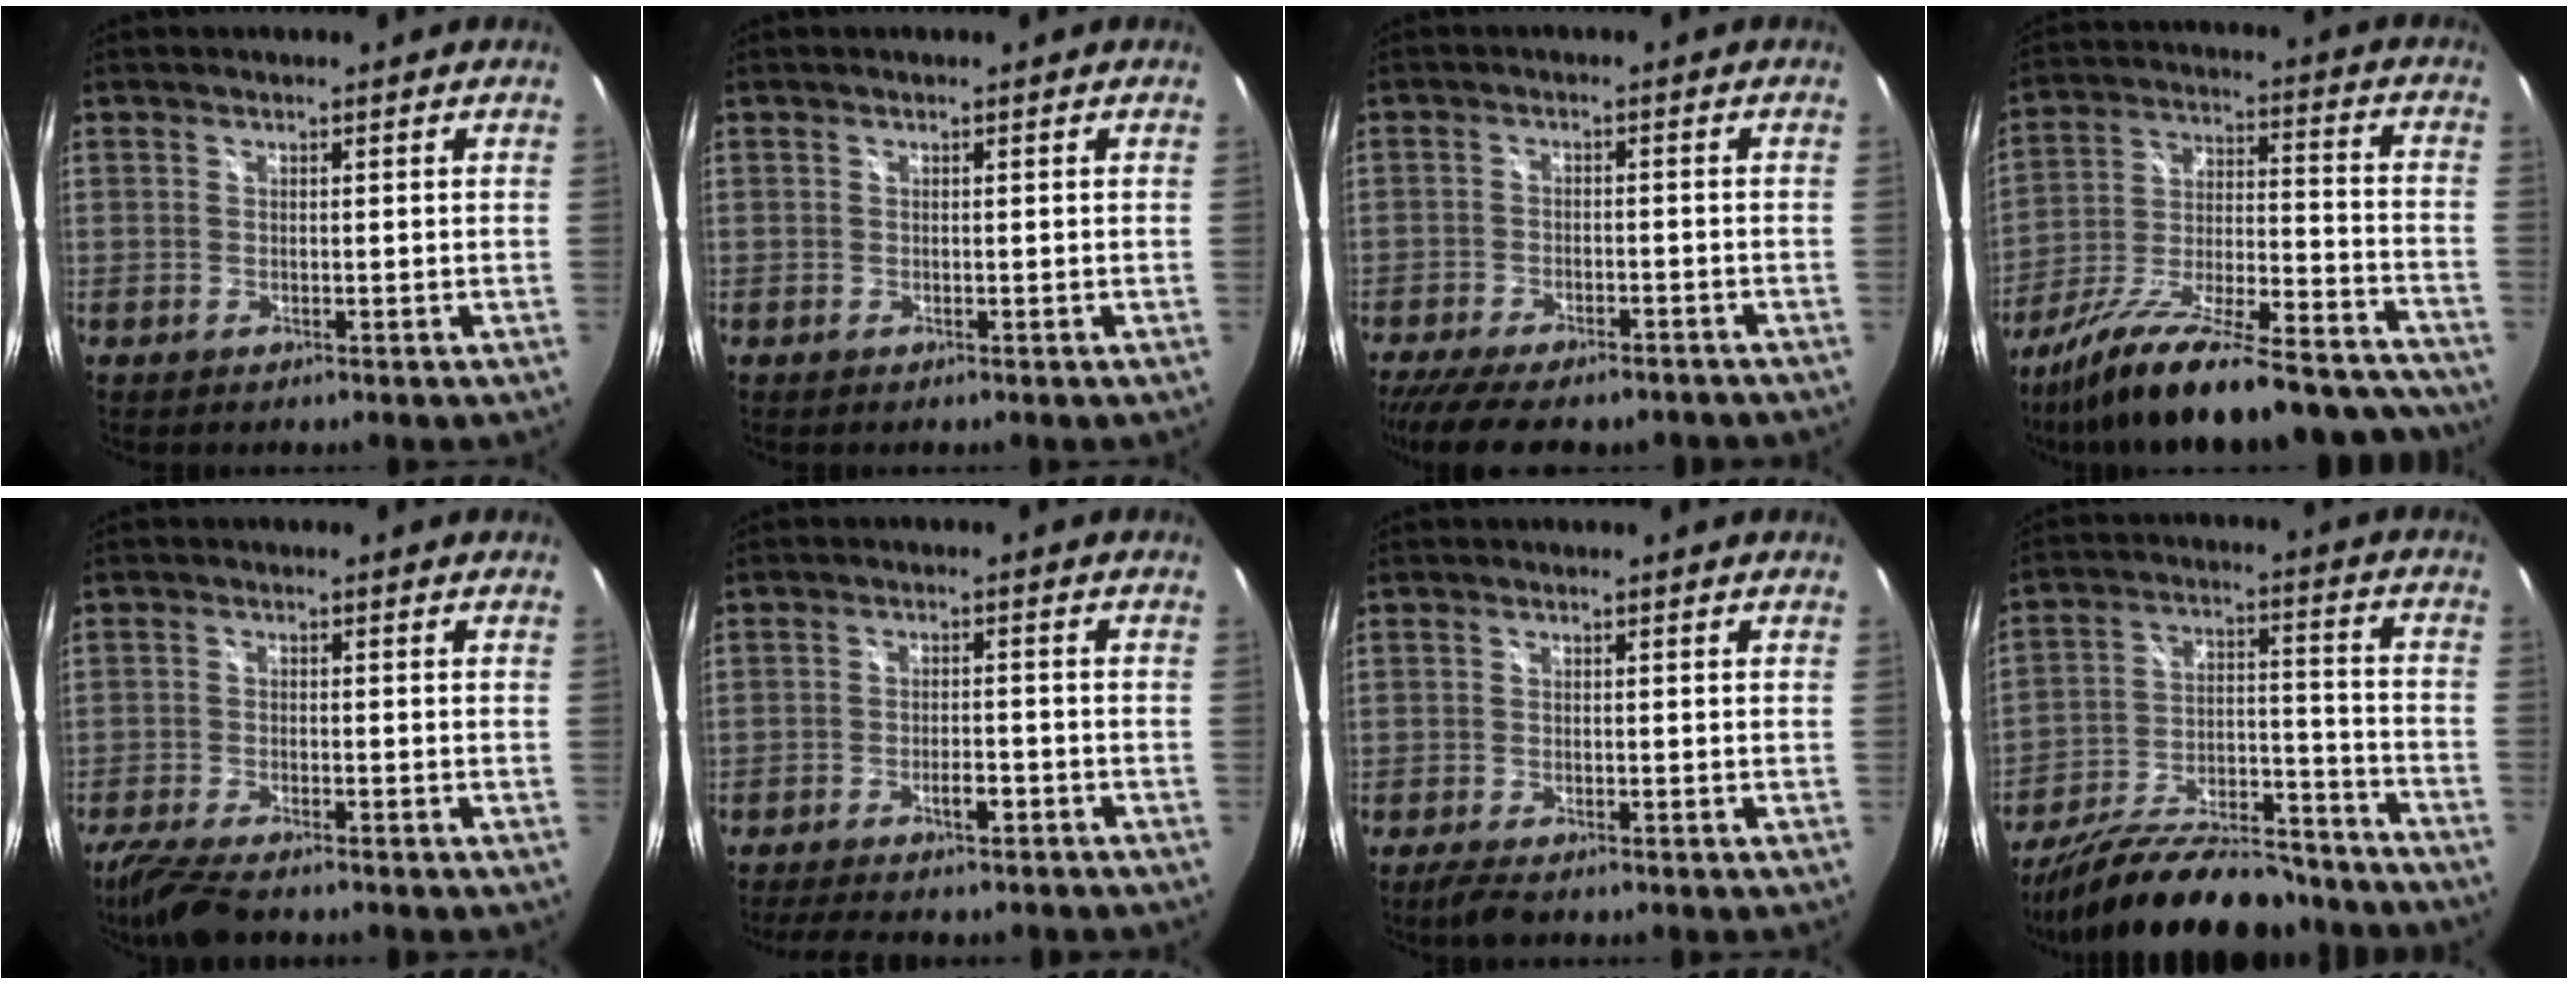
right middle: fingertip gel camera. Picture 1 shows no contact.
{"total": 0.0}
{"total": 14.2, "force": [-11.6, 4.2, 7.0], "torque": [-0.152, -0.038, -0.174]}
{"total": 29.7, "force": [-25.3, 6.4, 14.0], "torque": [-0.234, -0.023, -0.366]}
{"total": 8.0, "force": [-6.8, 1.3, 4.0], "torque": [-0.107, -0.030, -0.123]}
{"total": 8.5, "force": [-7.0, 2.4, 4.1], "torque": [-0.090, -0.003, -0.100]}
{"total": 3.5, "force": [-2.7, 0.7, 2.1], "torque": [-0.050, -0.013, -0.049]}
{"total": 23.6, "force": [-19.5, 7.1, 11.3], "torque": [-0.203, -0.001, -0.287]}